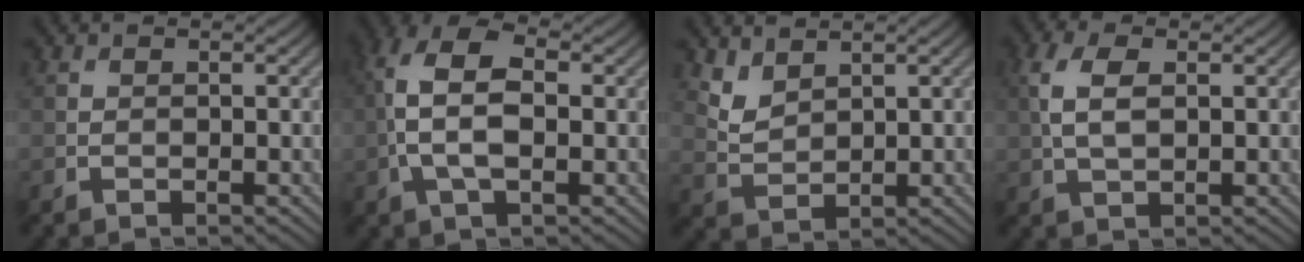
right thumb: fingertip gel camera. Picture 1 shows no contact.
{"total": 8.6, "force": [-0.2, 4.5, 7.3], "torque": [-0.166, 0.016, -0.014]}
{"total": 3.5, "force": [2.8, 1.6, 1.6], "torque": [-0.047, -0.006, 0.067]}
{"total": 4.8, "force": [0.9, 2.5, 4.0], "torque": [-0.100, 0.004, 0.018]}